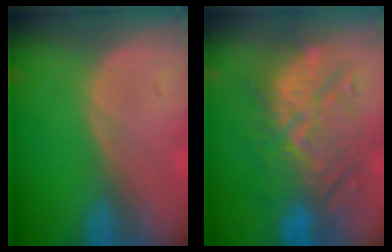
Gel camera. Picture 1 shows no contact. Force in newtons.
{"total": 11.0, "press": 10.9, "slide": 1.8}